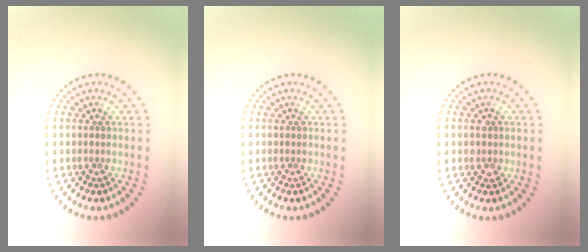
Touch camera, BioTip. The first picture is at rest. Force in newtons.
{"total": 0.0}
{"total": 1.1, "press": 1.0, "slide": 0.2}